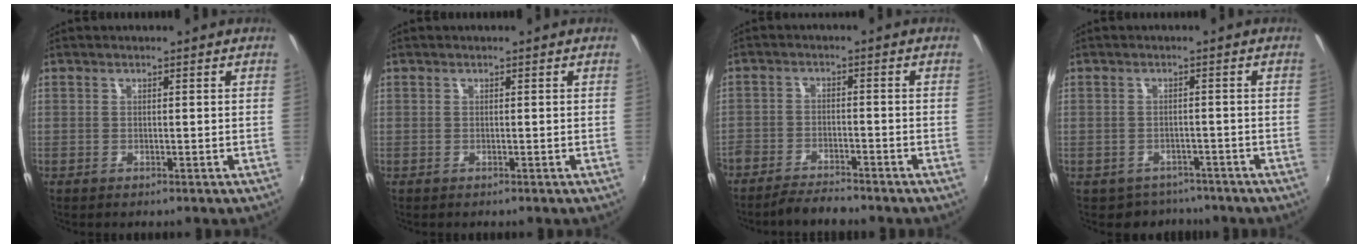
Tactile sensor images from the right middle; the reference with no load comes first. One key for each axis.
{"total": 0.0}
{"total": 6.6, "fx": -5.9, "fy": 1.6, "fz": 2.4, "tx": -0.068, "ty": -0.014, "tz": -0.105}
{"total": 5.2, "fx": -4.1, "fy": 3.0, "fz": 0.5, "tx": -0.019, "ty": -0.002, "tz": -0.056}